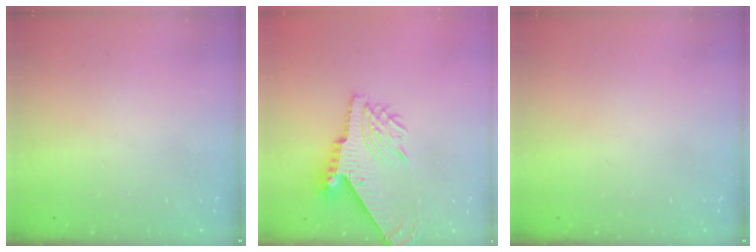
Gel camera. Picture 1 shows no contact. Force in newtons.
{"total": 12.0, "press": 11.9, "slide": 1.4}
{"total": 0.0}